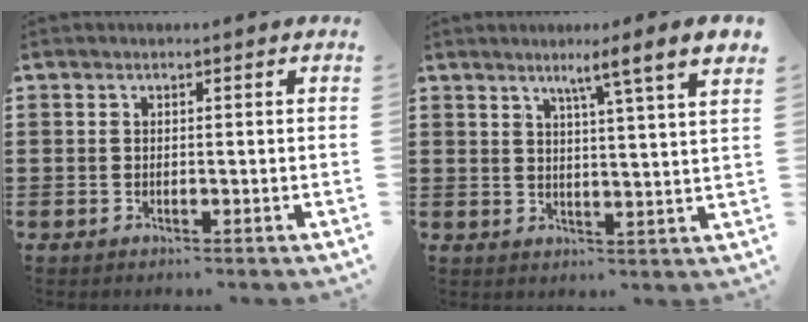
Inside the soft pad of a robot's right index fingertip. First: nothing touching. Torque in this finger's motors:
{"motor_torque": [0.74, 0.52, 0.24, 0.12]}